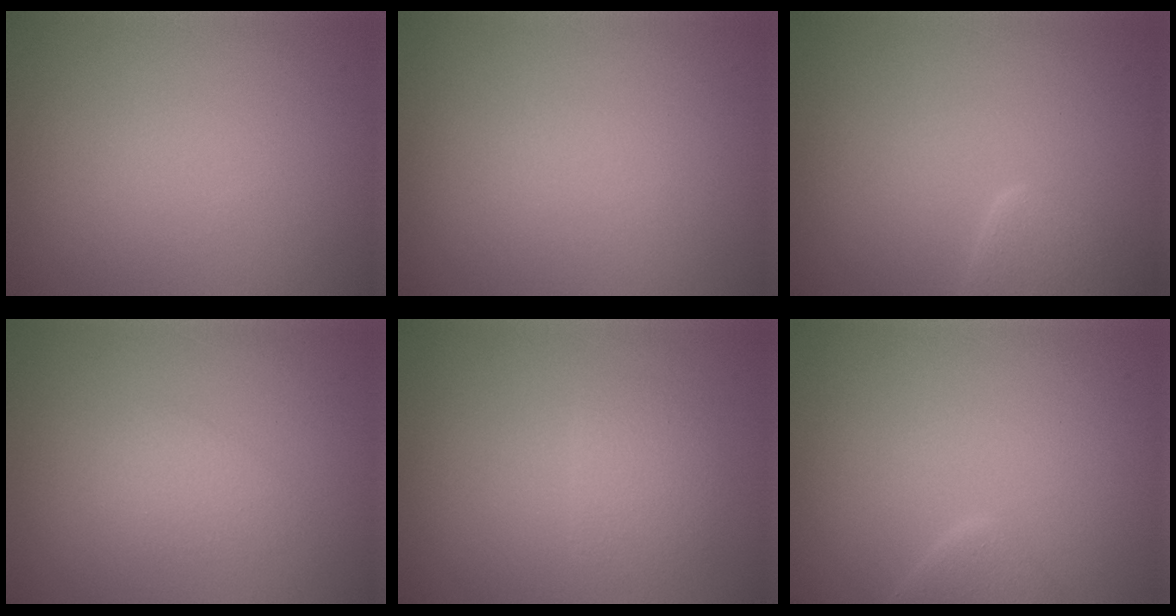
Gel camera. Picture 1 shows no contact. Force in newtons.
{"total": 0.0}
{"total": 2.4, "press": 2.4, "slide": 0.1}
{"total": 1.4, "press": 1.4, "slide": 0.0}
{"total": 1.8, "press": 1.8, "slide": 0.1}
{"total": 2.3, "press": 2.3, "slide": 0.1}